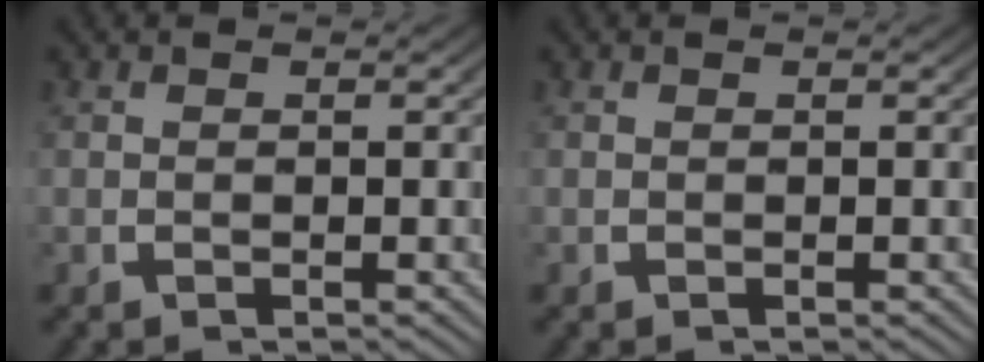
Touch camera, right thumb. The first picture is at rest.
{"total": 0.0}